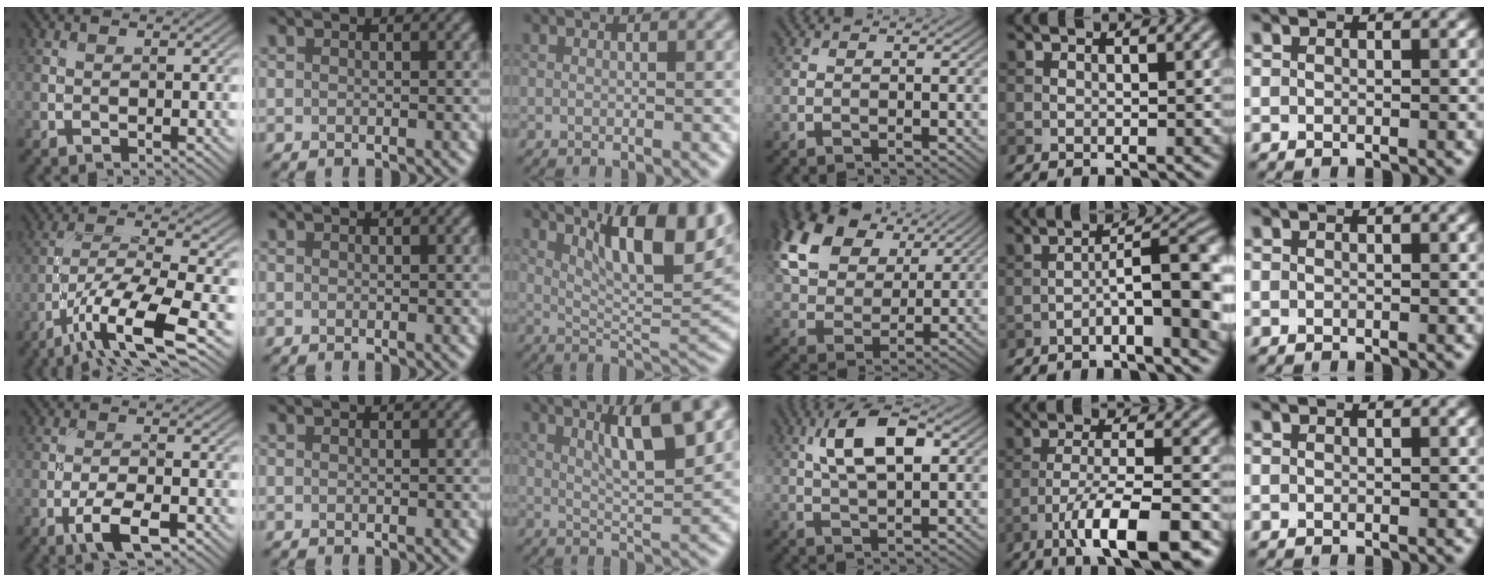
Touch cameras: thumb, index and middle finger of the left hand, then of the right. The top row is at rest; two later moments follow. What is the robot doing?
{"motion": "unscrew", "object": "medicine bottle"}